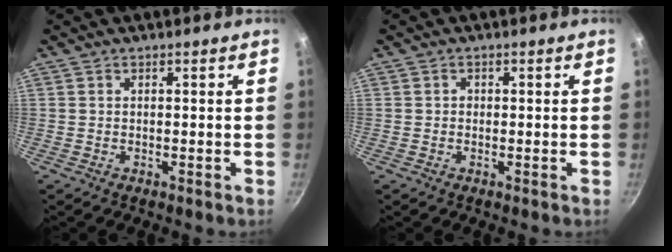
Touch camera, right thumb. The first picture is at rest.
{"total": 0.8, "force": [0.1, 0.7, 0.2], "torque": [-0.001, 0.003, 0.000]}